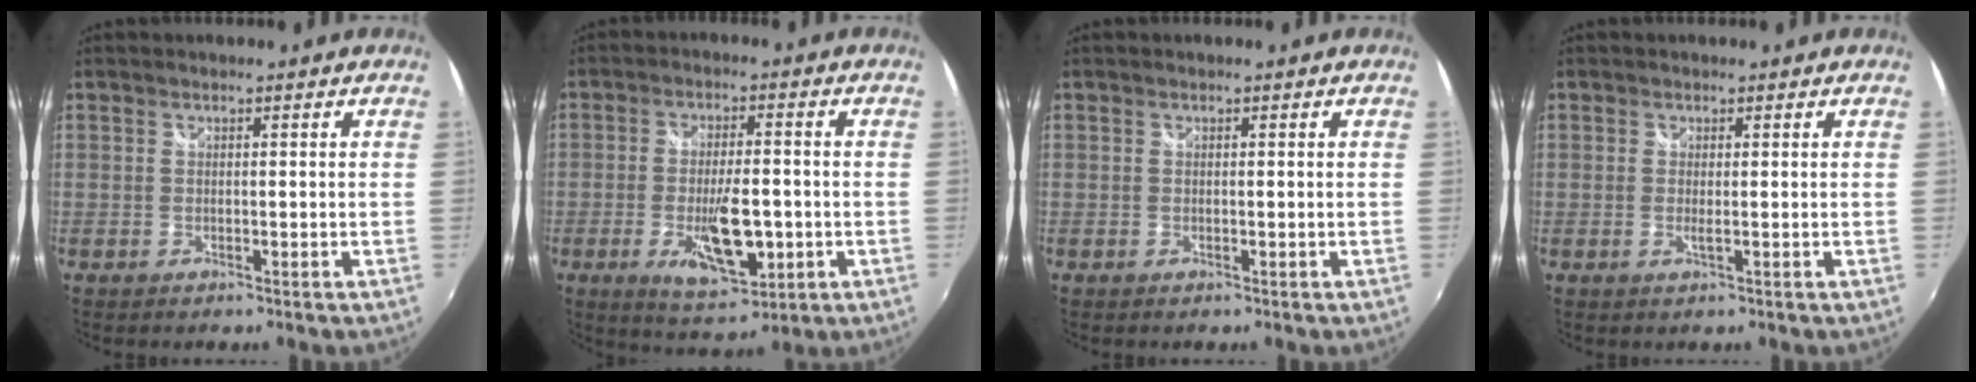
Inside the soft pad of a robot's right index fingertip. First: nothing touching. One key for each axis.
{"total": 11.2, "fx": -3.1, "fy": 4.1, "fz": 10.0, "tx": -0.182, "ty": -0.019, "tz": -0.046}
{"total": 0.0}
{"total": 1.0, "fx": 0.1, "fy": 0.1, "fz": 1.0, "tx": -0.021, "ty": -0.003, "tz": -0.003}